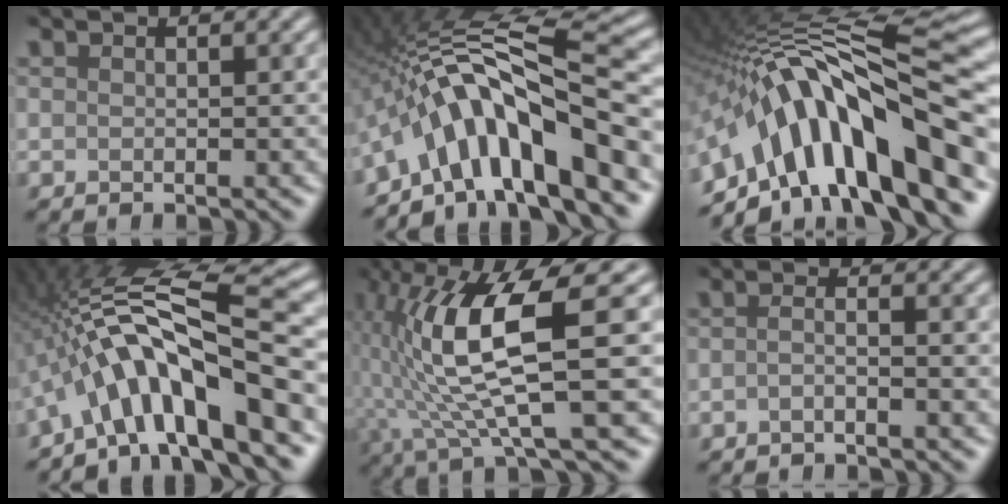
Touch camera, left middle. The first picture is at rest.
{"total": 12.4, "force": [-5.1, 3.2, 10.9], "torque": [-0.167, 0.030, -0.080]}
{"total": 15.2, "force": [-5.4, 5.0, 13.3], "torque": [-0.208, 0.045, -0.077]}
{"total": 12.0, "force": [-3.8, 2.8, 11.1], "torque": [-0.180, 0.033, -0.055]}
{"total": 9.8, "force": [0.2, 2.0, 9.5], "torque": [-0.184, 0.005, 0.018]}
{"total": 1.2, "force": [-0.8, 0.1, 0.9], "torque": [-0.012, 0.003, -0.017]}